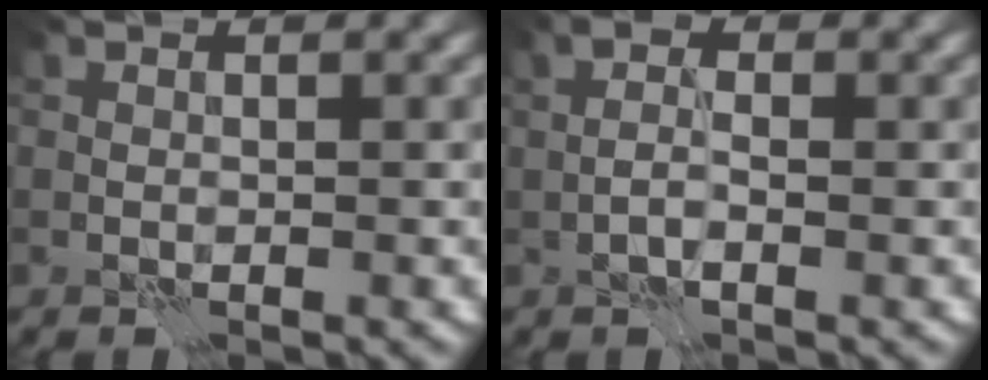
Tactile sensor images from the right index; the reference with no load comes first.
{"total": 2.3, "force": [-0.3, 1.0, 2.1], "torque": [-0.042, 0.000, -0.013]}